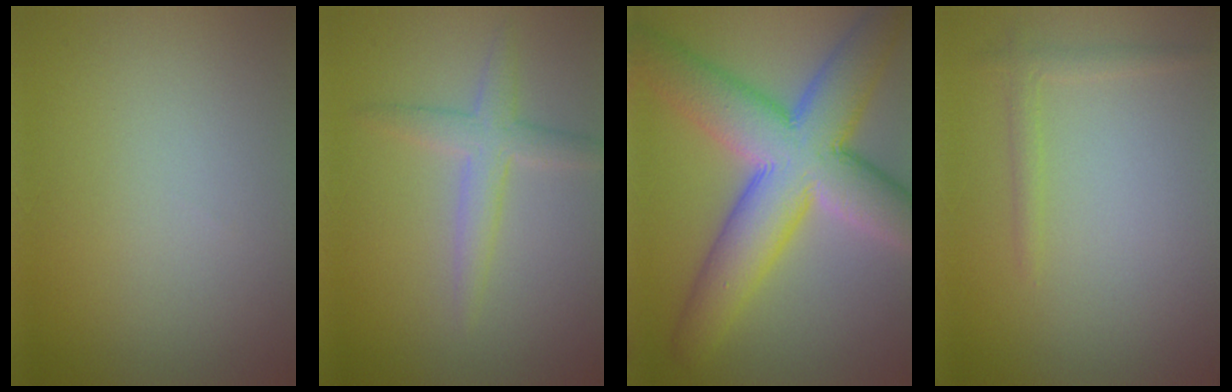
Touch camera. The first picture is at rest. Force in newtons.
{"total": 2.8, "press": 2.8, "slide": 0.1}
{"total": 12.1, "press": 12.1, "slide": 0.6}
{"total": 1.3, "press": 1.3, "slide": 0.1}